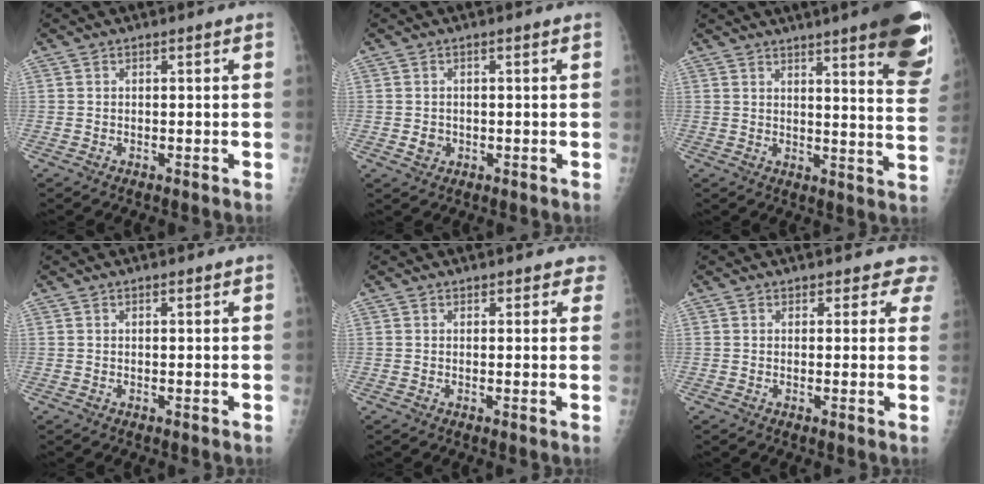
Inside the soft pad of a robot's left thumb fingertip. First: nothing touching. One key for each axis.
{"total": 2.0, "fx": -0.3, "fy": 1.8, "fz": 0.8, "tx": -0.006, "ty": 0.002, "tz": 0.000}
{"total": 19.8, "fx": 12.5, "fy": 3.1, "fz": 15.0, "tx": -0.170, "ty": -0.054, "tz": 0.145}
{"total": 0.8, "fx": 0.6, "fy": 0.3, "fz": 0.5, "tx": -0.010, "ty": -0.002, "tz": 0.009}
{"total": 3.1, "fx": 2.7, "fy": 1.6, "fz": 0.3, "tx": 0.034, "ty": -0.009, "tz": 0.017}
{"total": 4.0, "fx": 3.5, "fy": 1.9, "fz": -0.2, "tx": 0.041, "ty": -0.019, "tz": 0.018}